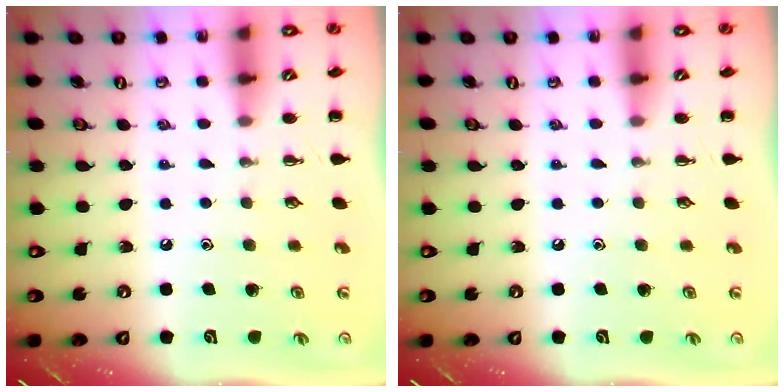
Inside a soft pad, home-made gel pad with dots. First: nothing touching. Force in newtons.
{"total": 0.0}